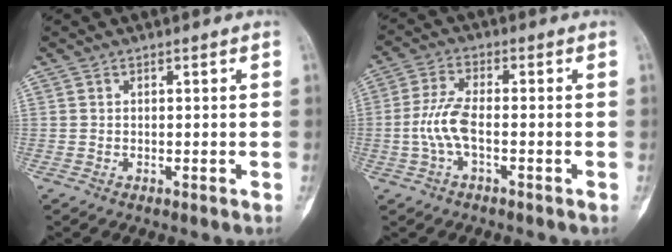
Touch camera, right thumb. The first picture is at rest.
{"total": 6.6, "force": [-1.5, 2.4, 5.9], "torque": [-0.144, 0.017, -0.032]}